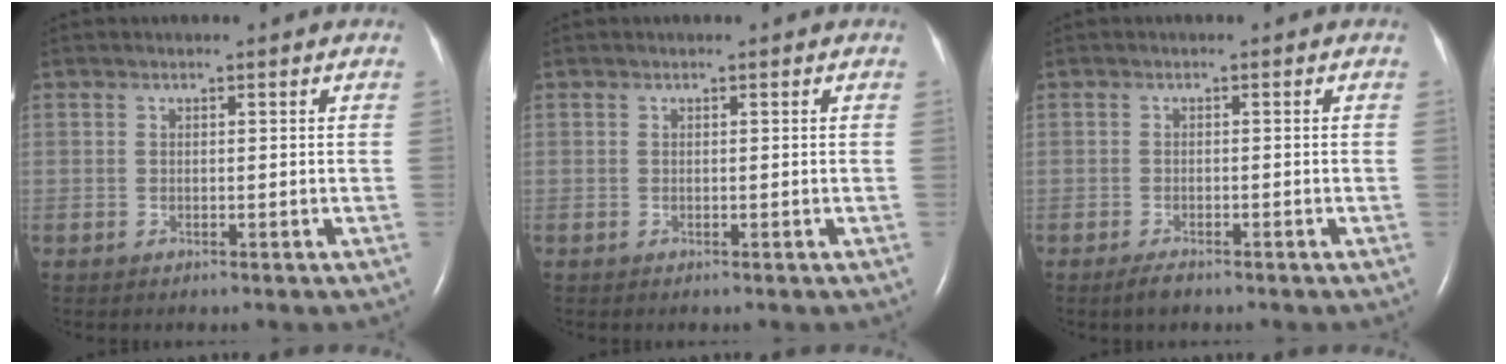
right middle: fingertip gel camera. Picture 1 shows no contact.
{"total": 0.0}
{"total": 1.9, "force": [-1.5, 0.5, 1.0], "torque": [-0.030, -0.005, -0.024]}